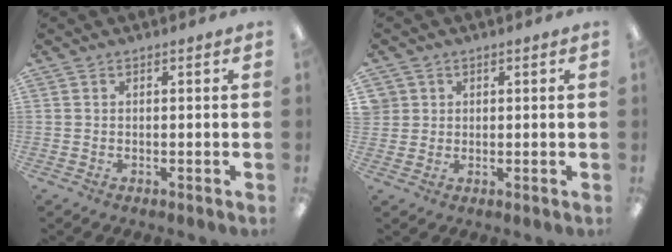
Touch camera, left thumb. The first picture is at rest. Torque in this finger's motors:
{"motor_torque": [-0.08, 0.08, 0.05, -0.08, 0.00]}